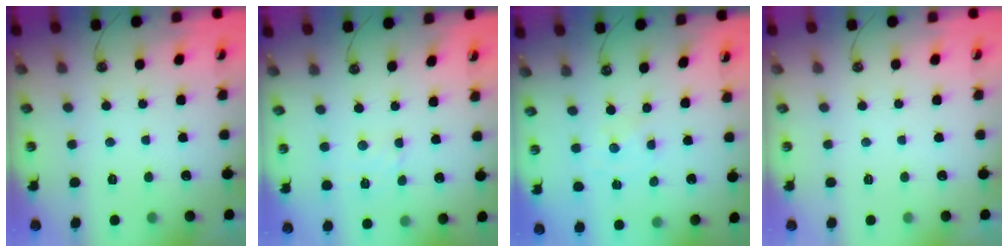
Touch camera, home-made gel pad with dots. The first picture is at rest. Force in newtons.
{"total": 3.6, "press": 3.5, "slide": 0.6}
{"total": 0.0}
{"total": 0.0}